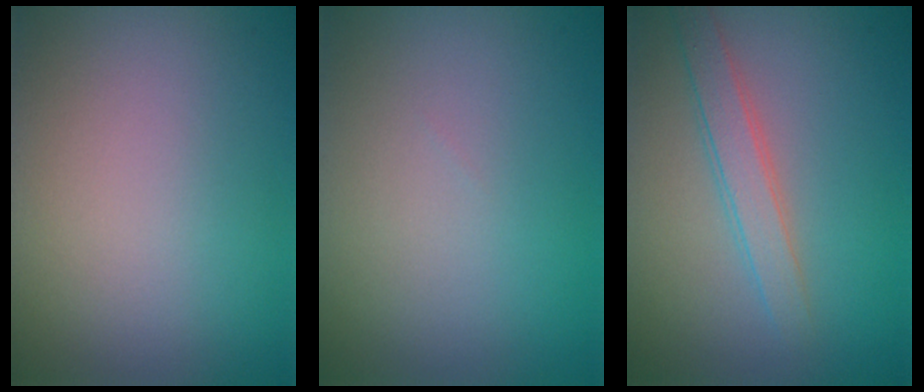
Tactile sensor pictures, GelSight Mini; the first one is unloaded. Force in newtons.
{"total": 0.0}
{"total": 2.4, "press": 2.4, "slide": 0.0}